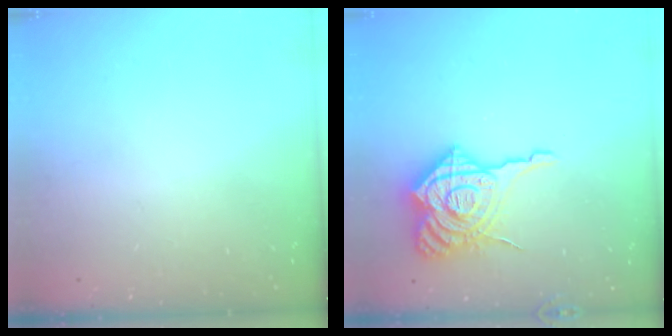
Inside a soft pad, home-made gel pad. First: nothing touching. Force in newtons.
{"total": 20.1, "press": 20.0, "slide": 2.1}